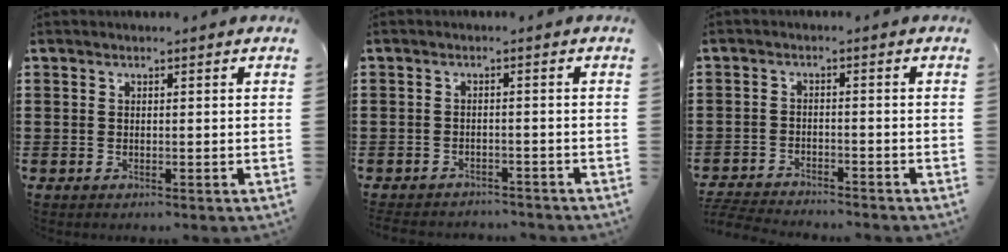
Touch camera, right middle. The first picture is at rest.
{"total": 2.2, "force": [-2.2, 0.2, 0.0], "torque": [-0.007, -0.003, -0.048]}
{"total": 3.8, "force": [-3.8, 0.1, 0.4], "torque": [-0.024, -0.008, -0.084]}